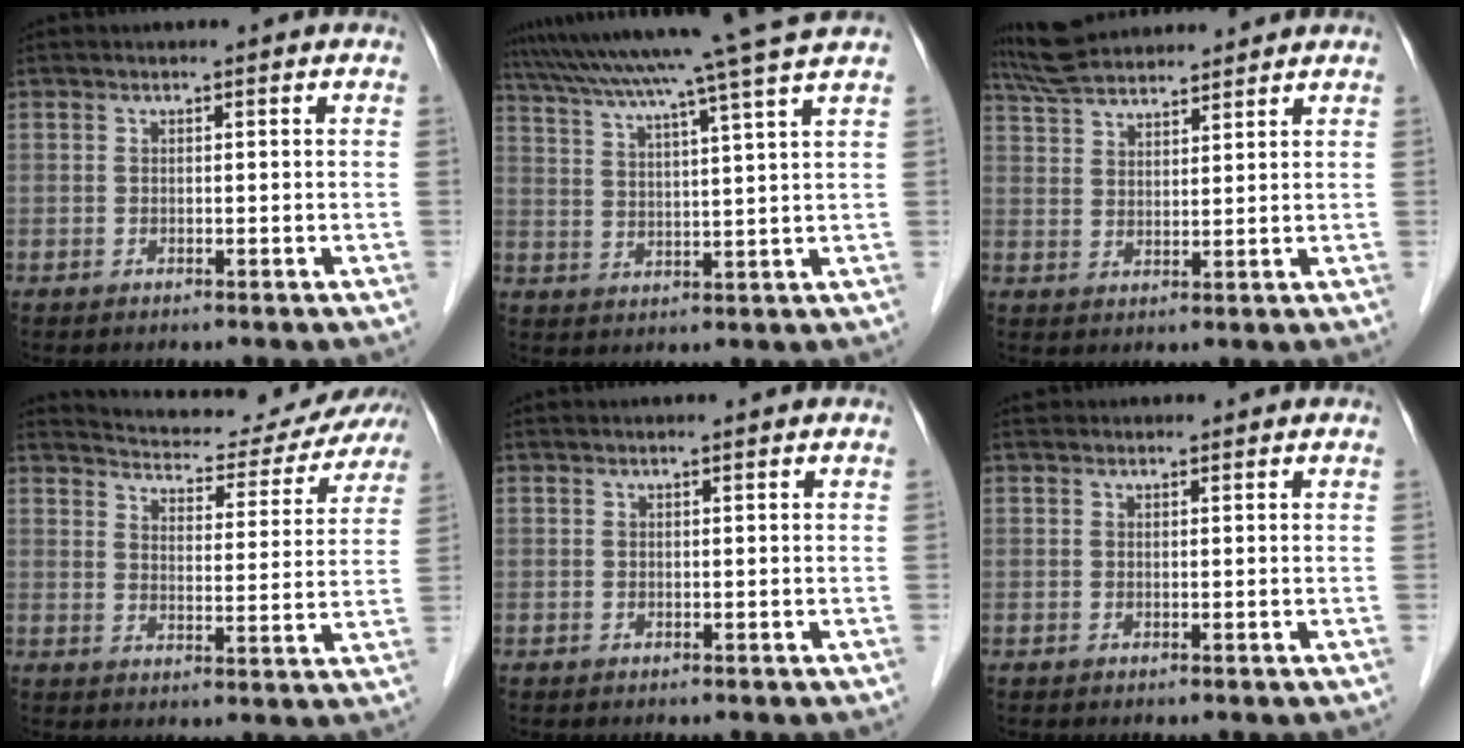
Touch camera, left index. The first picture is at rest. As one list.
[{"total": 17.3, "force": [14.7, -2.8, 8.6], "torque": [-0.150, -0.018, 0.208]}, {"total": 11.5, "force": [10.6, 2.3, 3.6], "torque": [-0.072, 0.041, 0.190]}, {"total": 15.4, "force": [14.8, 2.5, 3.4], "torque": [-0.045, -0.020, 0.182]}, {"total": 0.9, "force": [0.9, -0.1, 0.3], "torque": [-0.006, 0.018, 0.018]}, {"total": 1.2, "force": [1.1, 0.5, 0.1], "torque": [-0.005, 0.020, 0.022]}]